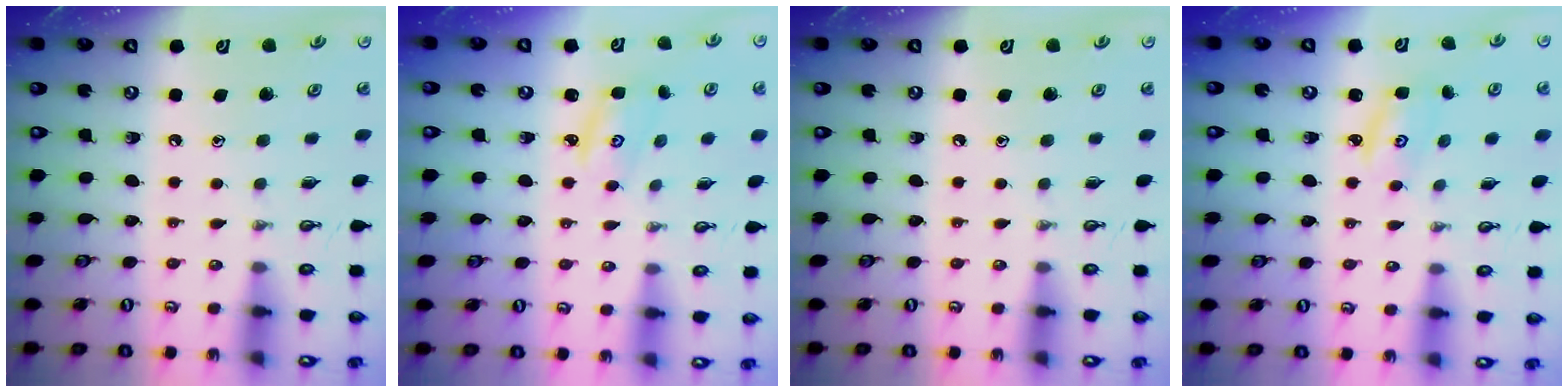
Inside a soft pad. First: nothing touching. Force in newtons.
{"total": 2.7, "press": 2.7, "slide": 0.2}
{"total": 0.0}
{"total": 2.3, "press": 2.3, "slide": 0.2}